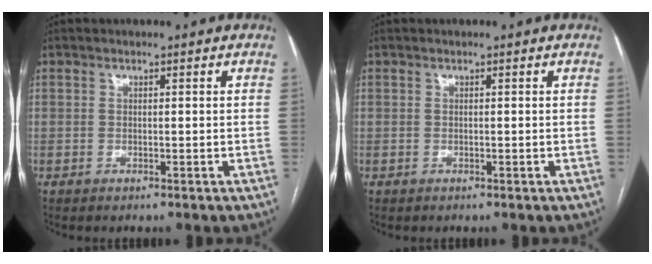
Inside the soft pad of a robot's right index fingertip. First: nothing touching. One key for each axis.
{"total": 0.0}